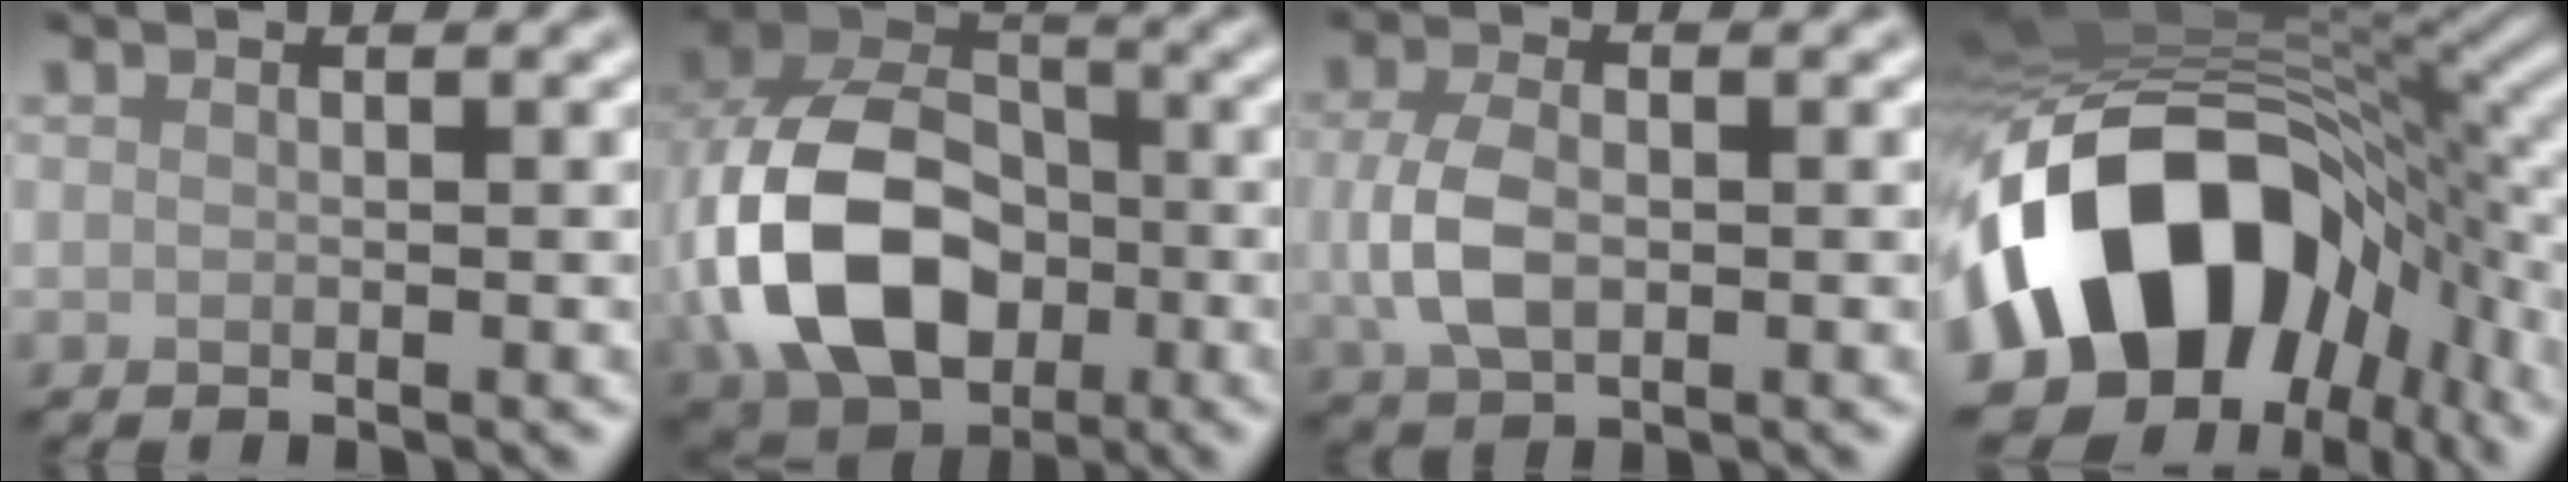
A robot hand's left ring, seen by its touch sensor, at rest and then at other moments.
{"total": 13.4, "force": [-2.8, 9.6, 8.9], "torque": [-0.201, -0.008, -0.064]}
{"total": 4.2, "force": [-0.3, 2.6, 3.2], "torque": [-0.075, -0.002, -0.004]}
{"total": 17.2, "force": [-4.9, 11.3, 12.0], "torque": [-0.206, -0.010, -0.081]}